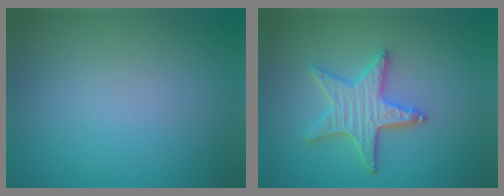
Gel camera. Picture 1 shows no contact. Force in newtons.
{"total": 3.8, "press": 3.6, "slide": 1.3}